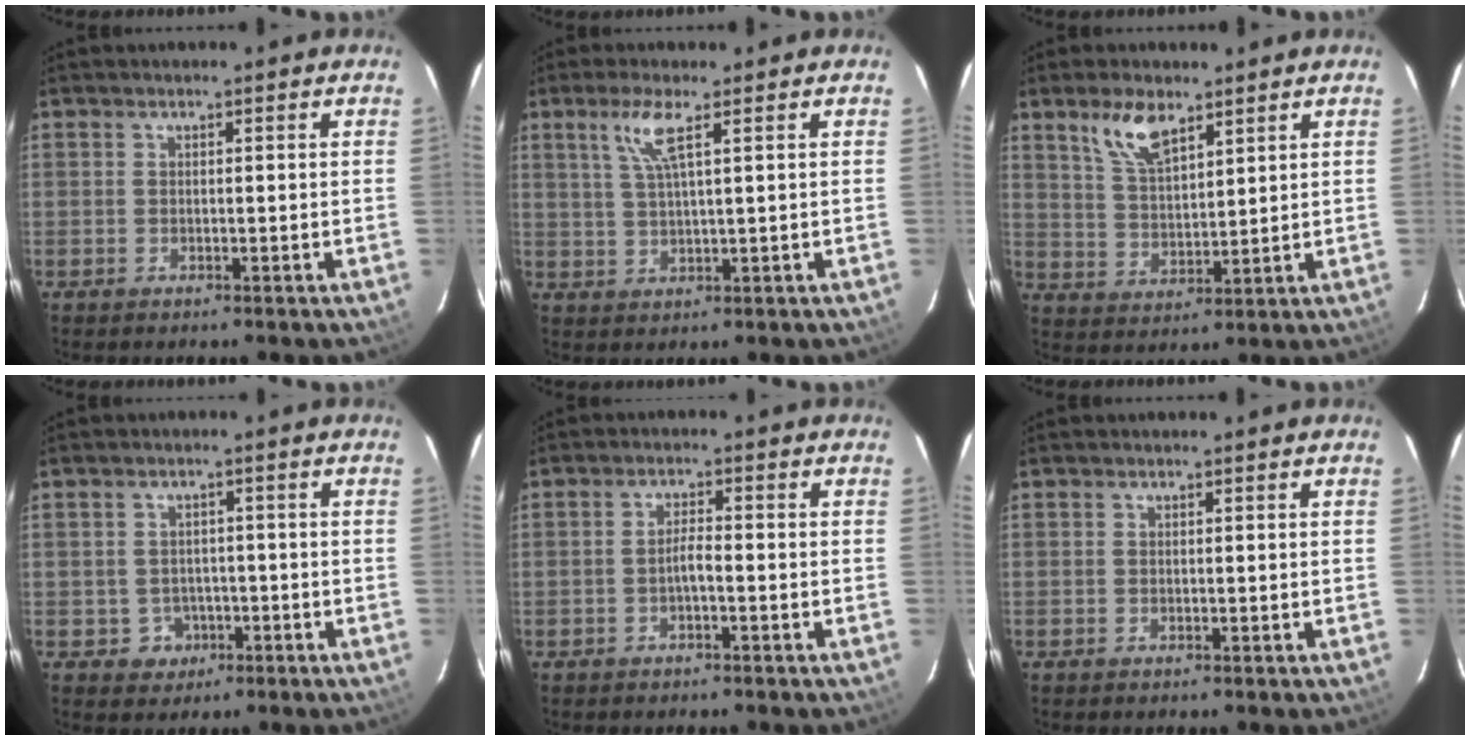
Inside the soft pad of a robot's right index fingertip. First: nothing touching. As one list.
[{"total": 5.0, "force": [2.4, 0.2, 4.3], "torque": [-0.089, 0.002, 0.051]}, {"total": 7.7, "force": [5.1, 3.3, 4.8], "torque": [-0.091, 0.009, 0.104]}, {"total": 4.1, "force": [-1.3, 3.9, 0.3], "torque": [-0.014, 0.015, -0.010]}, {"total": 2.0, "force": [-1.2, 0.2, 1.7], "torque": [-0.033, 0.005, -0.021]}, {"total": 0.0}]